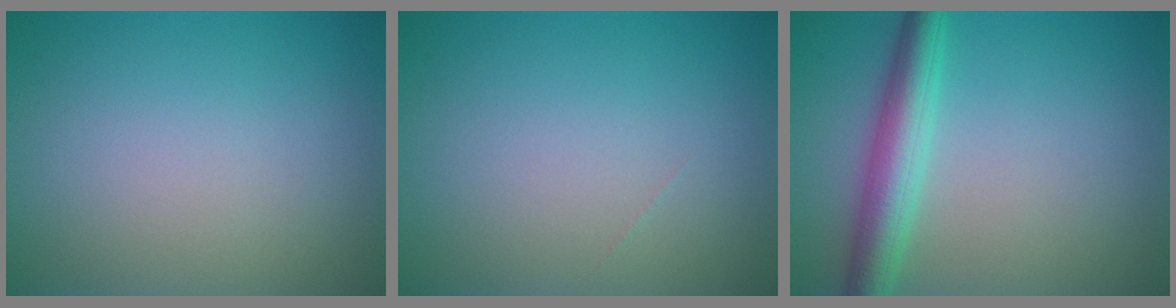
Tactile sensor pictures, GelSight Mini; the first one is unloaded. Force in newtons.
{"total": 0.0}
{"total": 4.7, "press": 4.7, "slide": 0.1}